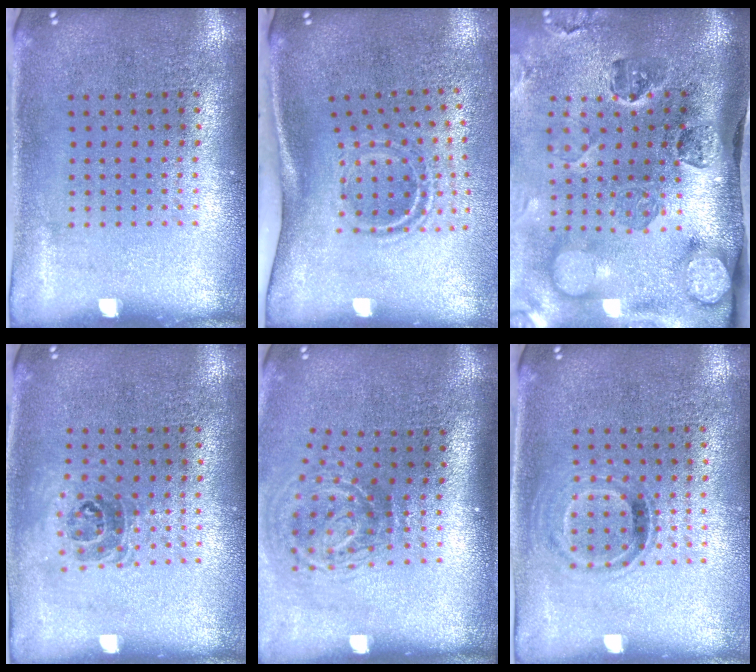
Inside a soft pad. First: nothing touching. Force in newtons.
{"total": 2.0, "press": 1.2, "slide": 1.6}
{"total": 4.8, "press": 3.5, "slide": 3.3}
{"total": 1.0, "press": 0.9, "slide": 0.5}
{"total": 2.1, "press": 1.3, "slide": 1.7}
{"total": 0.9, "press": 0.8, "slide": 0.3}